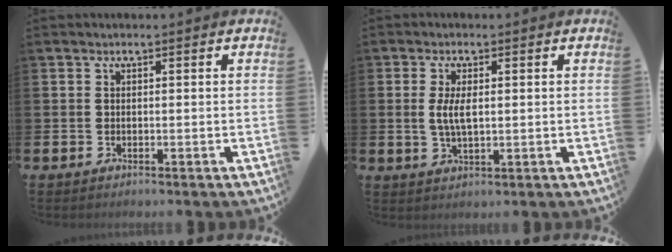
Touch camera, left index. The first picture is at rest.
{"total": 3.6, "force": [0.6, 1.4, 3.3], "torque": [-0.066, 0.006, 0.008]}